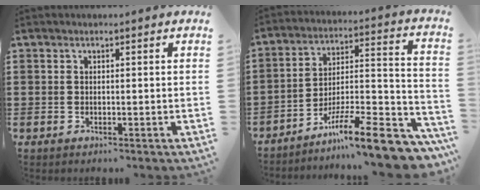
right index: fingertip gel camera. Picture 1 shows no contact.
{"total": 12.4, "force": [-9.4, 1.8, 7.9], "torque": [-0.111, 0.028, -0.170]}